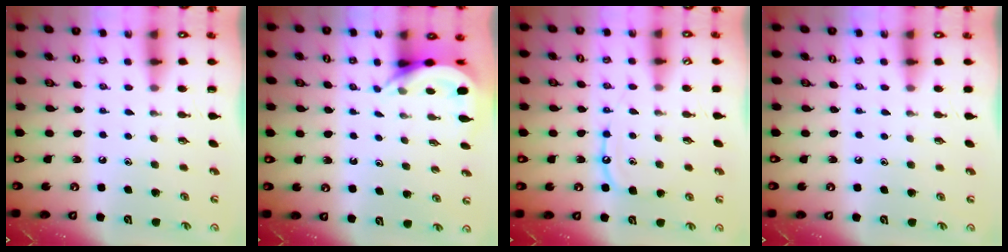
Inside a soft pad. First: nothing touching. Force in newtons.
{"total": 4.3, "press": 4.3, "slide": 0.2}
{"total": 9.5, "press": 9.5, "slide": 1.0}
{"total": 2.7, "press": 2.6, "slide": 0.4}